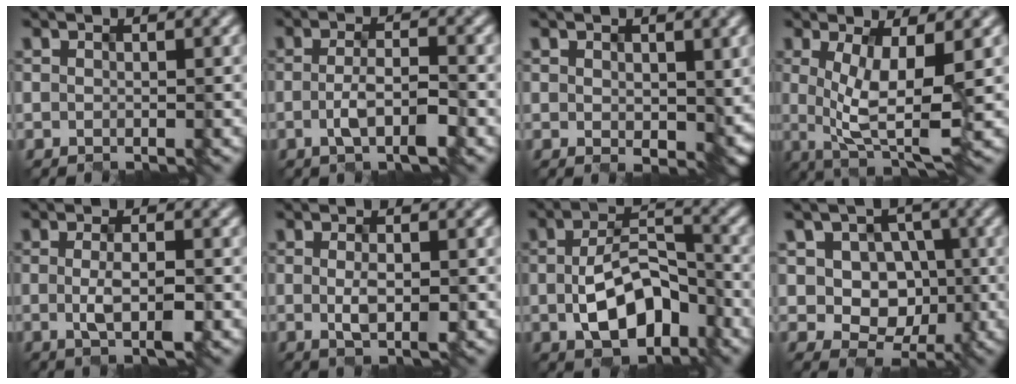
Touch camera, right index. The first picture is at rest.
{"total": 3.1, "force": [-1.5, 0.7, 2.7], "torque": [-0.056, -0.004, -0.023]}
{"total": 3.7, "force": [0.9, 2.1, 2.9], "torque": [-0.050, -0.005, 0.028]}
{"total": 6.1, "force": [-0.3, 1.9, 5.8], "torque": [-0.111, -0.016, 0.004]}
{"total": 2.8, "force": [-0.9, 0.6, 2.6], "torque": [-0.054, -0.005, -0.011]}
{"total": 2.3, "force": [-0.8, 0.7, 2.1], "torque": [-0.047, -0.003, -0.007]}
{"total": 7.2, "force": [-2.2, 4.2, 5.4], "torque": [-0.100, 0.001, -0.032]}
{"total": 6.7, "force": [-0.4, 6.0, 2.9], "torque": [-0.038, 0.018, -0.028]}